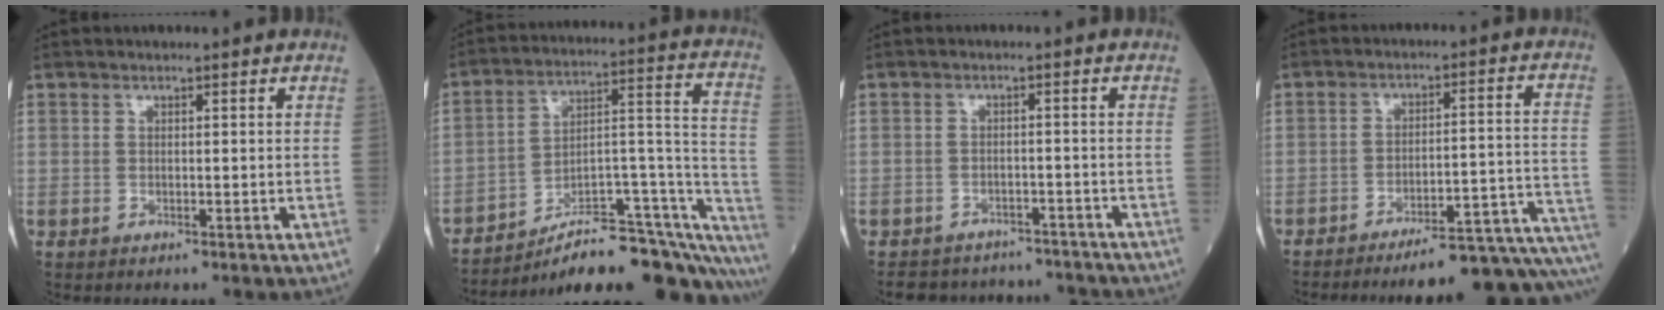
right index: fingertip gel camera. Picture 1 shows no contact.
{"total": 25.3, "force": [-21.1, 5.1, 13.1], "torque": [-0.098, 0.046, -0.298]}
{"total": 9.3, "force": [-8.6, 3.7, 0.4], "torque": [0.001, 0.021, -0.103]}
{"total": 18.9, "force": [-17.0, -0.5, 8.3], "torque": [-0.037, 0.018, -0.224]}